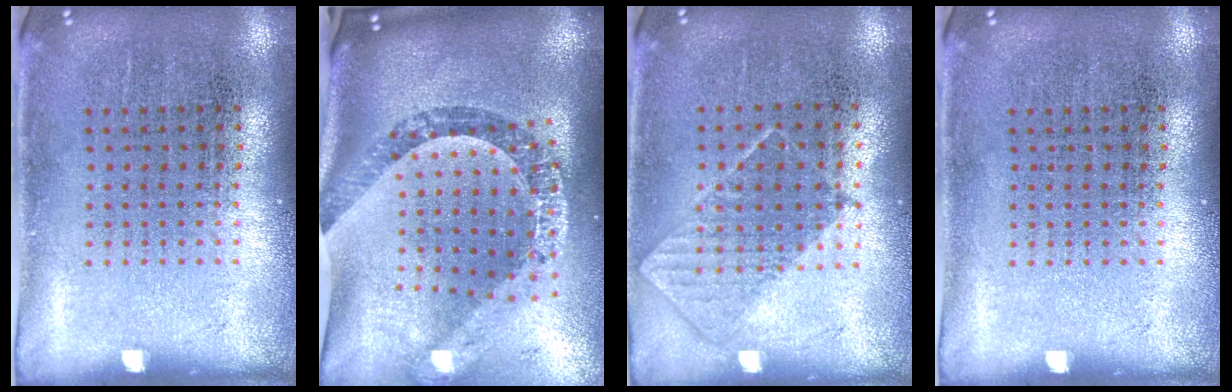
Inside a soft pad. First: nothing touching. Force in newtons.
{"total": 2.6, "press": 2.0, "slide": 1.6}
{"total": 0.8, "press": 0.8, "slide": 0.3}
{"total": 0.0}